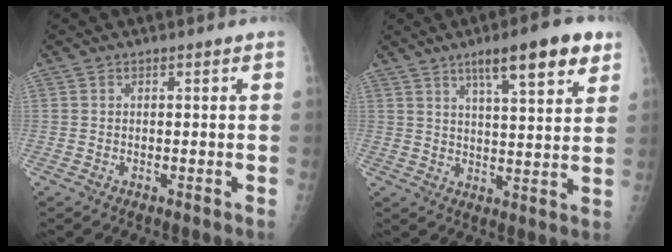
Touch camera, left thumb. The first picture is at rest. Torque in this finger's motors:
{"motor_torque": [1.24, 1.25, 0.58, -0.71, 0.03]}